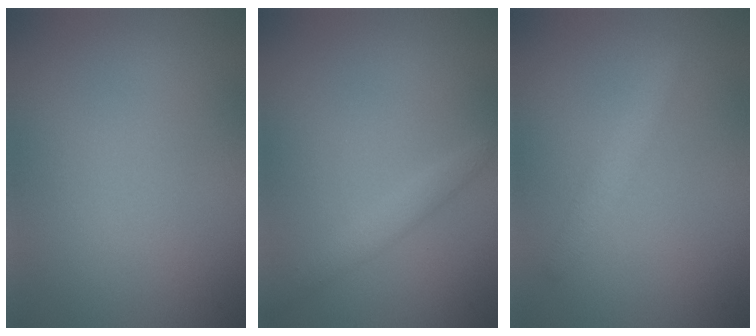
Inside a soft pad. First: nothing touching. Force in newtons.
{"total": 1.4, "press": 1.4, "slide": 0.1}
{"total": 1.6, "press": 1.6, "slide": 0.0}